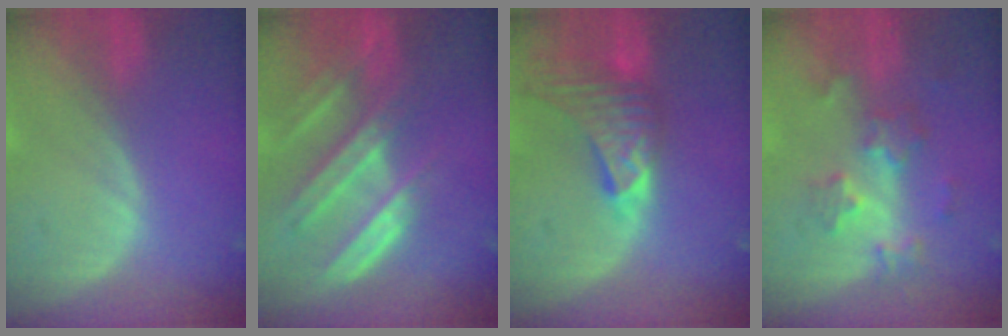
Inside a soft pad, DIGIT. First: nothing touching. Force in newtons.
{"total": 9.2, "press": 8.2, "slide": 4.1}
{"total": 9.1, "press": 8.3, "slide": 3.8}
{"total": 6.3, "press": 5.5, "slide": 3.0}